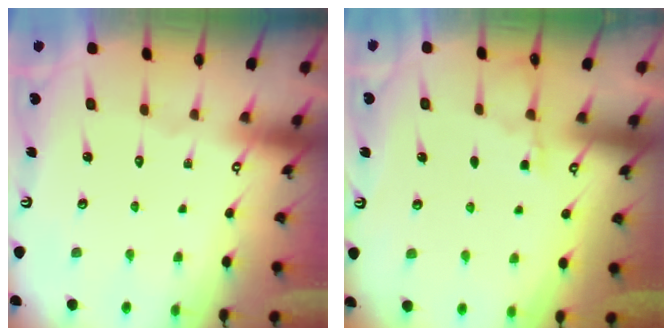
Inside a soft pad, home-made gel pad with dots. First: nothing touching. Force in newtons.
{"total": 5.5, "press": 5.5, "slide": 0.6}